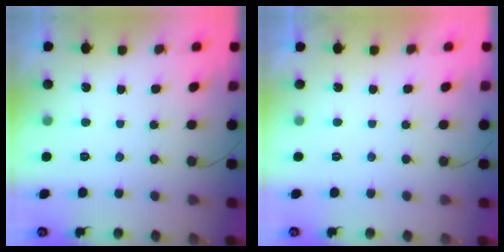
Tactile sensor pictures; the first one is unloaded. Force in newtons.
{"total": 2.2, "press": 2.2, "slide": 0.3}